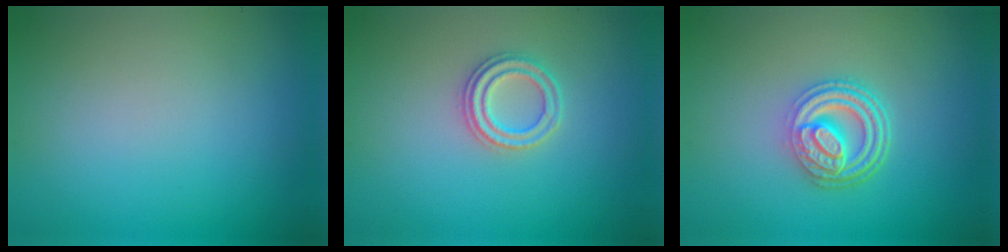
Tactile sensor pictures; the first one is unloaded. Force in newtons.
{"total": 2.2, "press": 2.2, "slide": 0.3}
{"total": 4.9, "press": 3.7, "slide": 3.1}